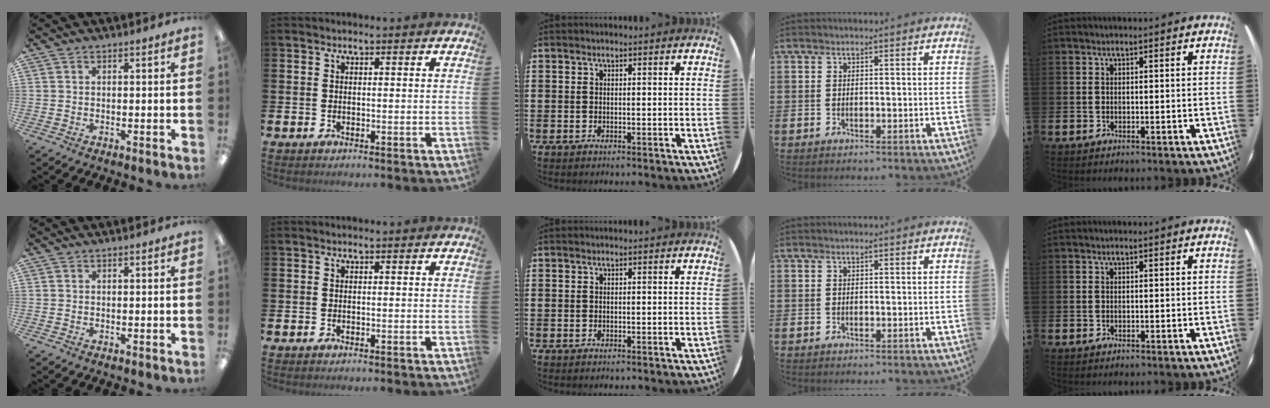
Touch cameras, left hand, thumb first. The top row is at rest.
{}